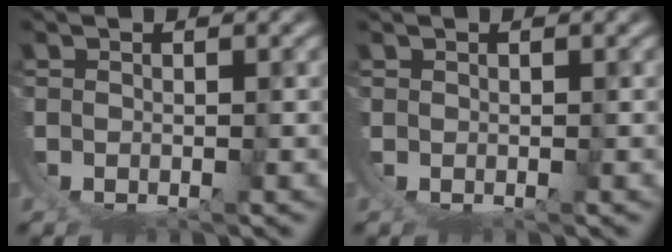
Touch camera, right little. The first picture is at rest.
{"total": 0.0}